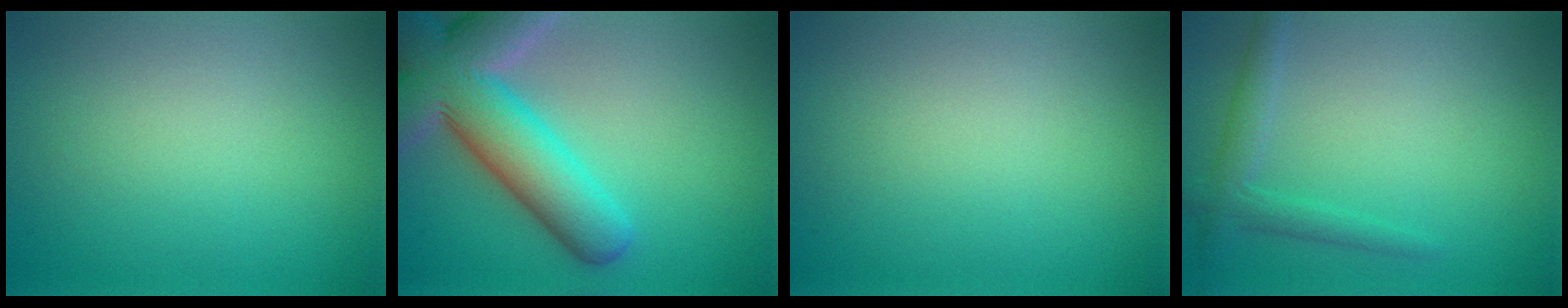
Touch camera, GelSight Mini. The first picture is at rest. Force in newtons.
{"total": 10.7, "press": 10.7, "slide": 1.0}
{"total": 0.0}
{"total": 2.3, "press": 2.3, "slide": 0.1}